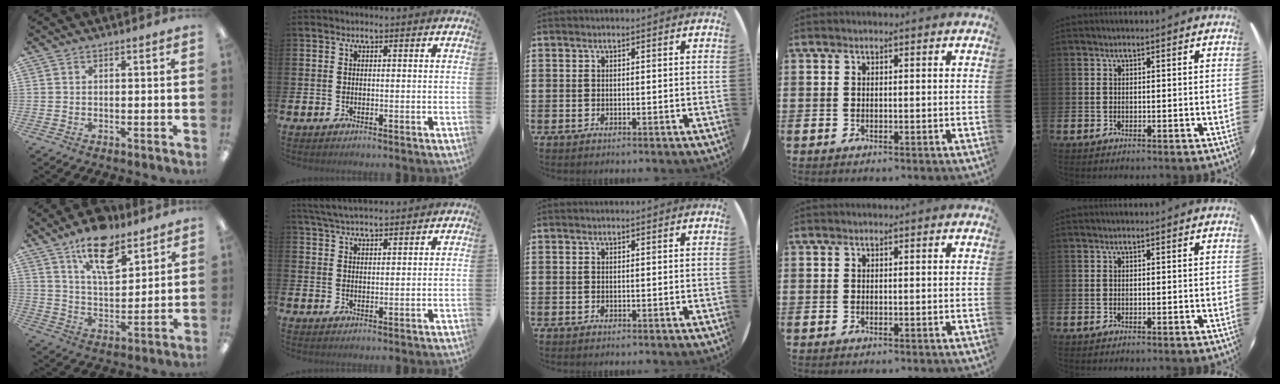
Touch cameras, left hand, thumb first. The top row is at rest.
{"thumb": {"total": 14.3, "force": [9.7, 6.3, 8.3], "torque": [-0.129, -0.046, 0.168]}, "index": {"total": 4.5, "force": [4.3, 0.5, 1.1], "torque": [-0.034, -0.015, 0.080]}}